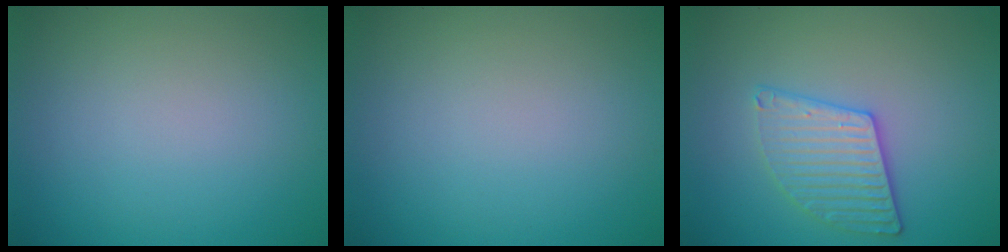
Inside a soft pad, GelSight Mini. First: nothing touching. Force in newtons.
{"total": 0.0}
{"total": 3.2, "press": 3.1, "slide": 0.8}